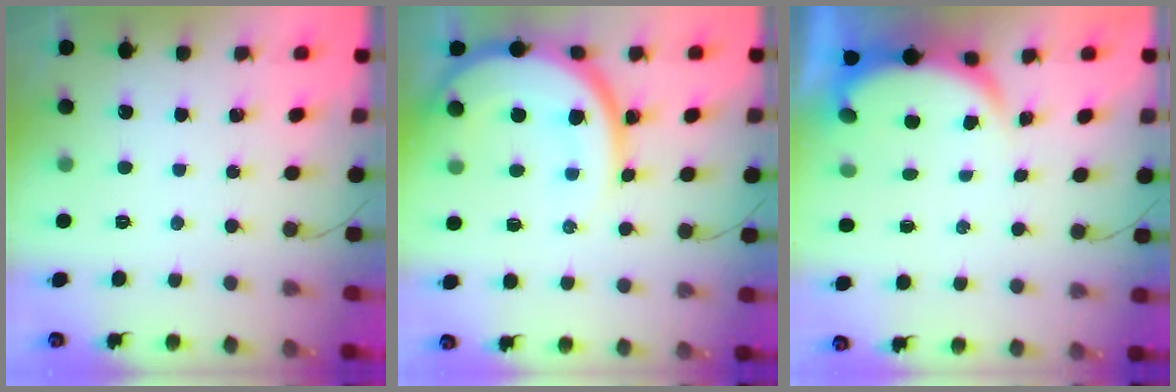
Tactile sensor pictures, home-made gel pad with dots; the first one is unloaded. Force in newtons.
{"total": 13.4, "press": 13.4, "slide": 1.4}
{"total": 4.0, "press": 3.9, "slide": 0.6}